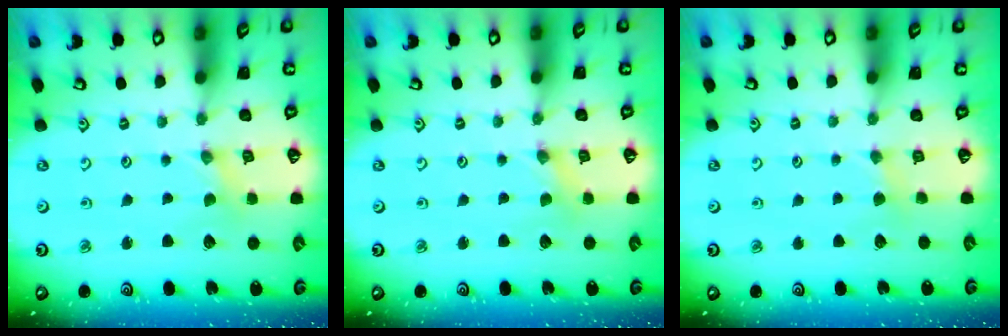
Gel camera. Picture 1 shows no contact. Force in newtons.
{"total": 0.0}
{"total": 1.9, "press": 1.9, "slide": 0.3}